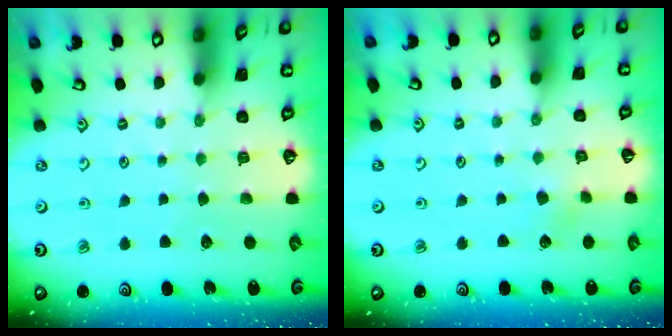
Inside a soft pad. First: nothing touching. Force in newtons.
{"total": 1.8, "press": 1.7, "slide": 0.2}